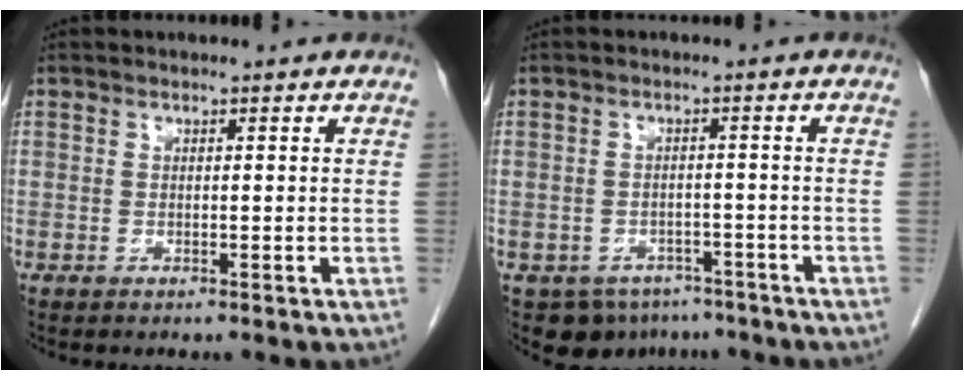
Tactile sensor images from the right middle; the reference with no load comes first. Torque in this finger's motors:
{"motor_torque": [0.02, -0.01, -0.06, 0.00]}